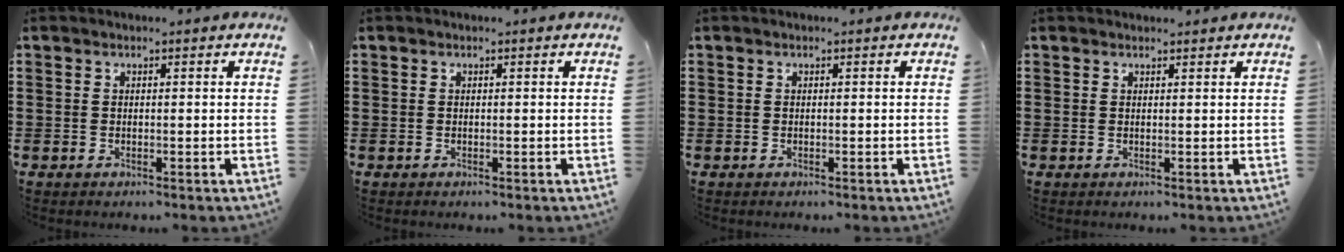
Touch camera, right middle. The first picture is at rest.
{"total": 0.0}
{"total": 0.0}
{"total": 0.6, "force": [0.6, 0.2, 0.0], "torque": [0.006, -0.003, 0.010]}